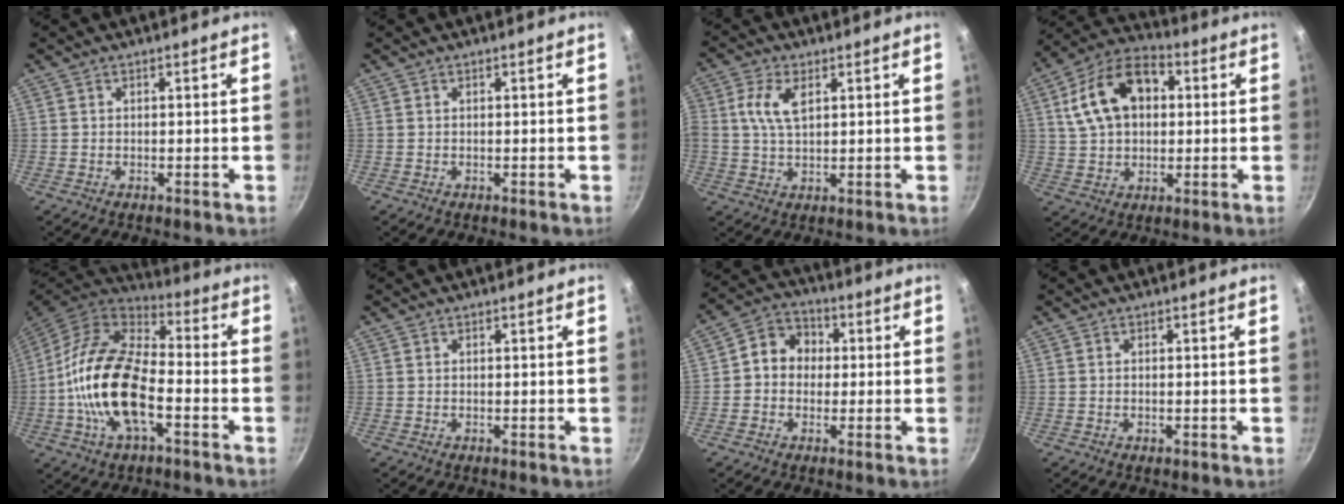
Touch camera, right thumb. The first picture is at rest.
{"total": 0.0}
{"total": 6.5, "force": [1.9, 3.7, 5.1], "torque": [-0.099, 0.001, 0.034]}
{"total": 15.8, "force": [3.6, 10.5, 11.2], "torque": [-0.174, 0.024, 0.048]}
{"total": 18.9, "force": [-4.5, 9.4, 15.8], "torque": [-0.289, 0.031, -0.098]}
{"total": 0.0}
{"total": 7.9, "force": [0.3, 6.9, 3.8], "torque": [-0.031, 0.020, -0.015]}
{"total": 0.5, "force": [-0.3, 0.2, 0.4], "torque": [-0.006, 0.000, -0.004]}